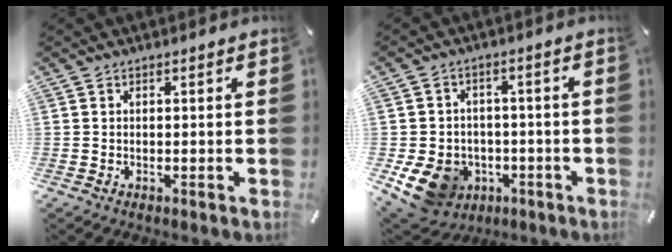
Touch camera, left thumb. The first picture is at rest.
{"total": 10.8, "force": [-4.4, 9.0, 4.1], "torque": [-0.086, 0.023, -0.074]}